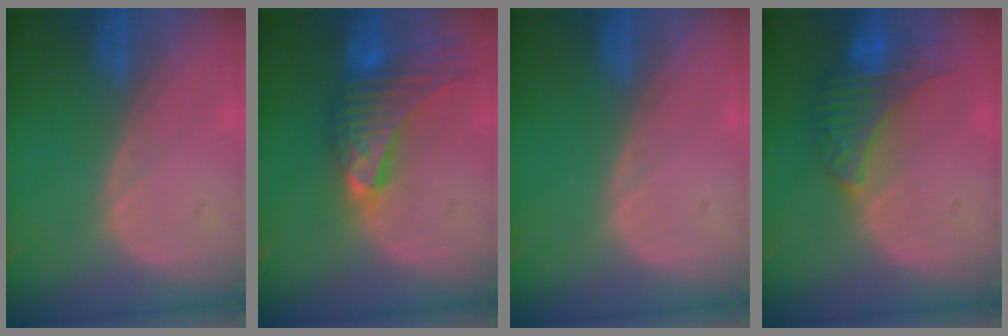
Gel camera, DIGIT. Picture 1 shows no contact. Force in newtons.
{"total": 9.7, "press": 8.6, "slide": 4.4}
{"total": 0.0}
{"total": 7.6, "press": 7.2, "slide": 2.5}